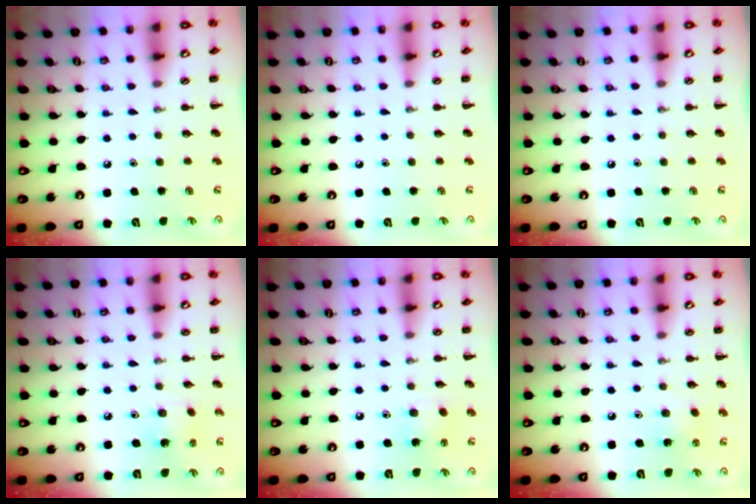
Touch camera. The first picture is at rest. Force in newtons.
{"total": 0.0}
{"total": 0.0}
{"total": 2.1, "press": 1.9, "slide": 0.7}
{"total": 4.0, "press": 3.9, "slide": 0.4}
{"total": 2.8, "press": 2.7, "slide": 0.8}